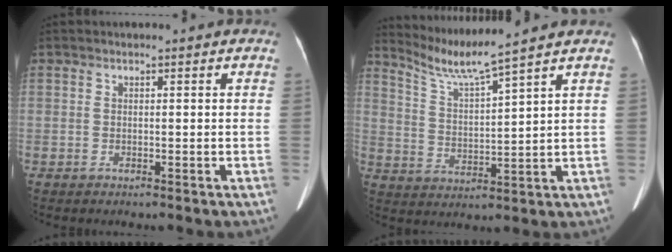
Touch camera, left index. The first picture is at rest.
{"total": 7.0, "force": [6.2, -2.4, 2.2], "torque": [-0.055, -0.015, 0.125]}